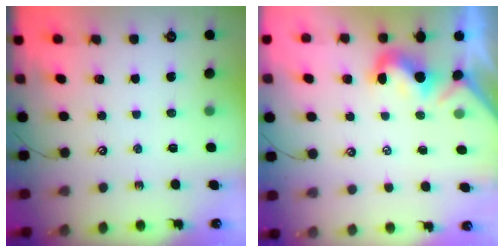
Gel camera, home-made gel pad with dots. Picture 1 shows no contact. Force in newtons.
{"total": 0.6, "press": 0.1, "slide": 0.6}